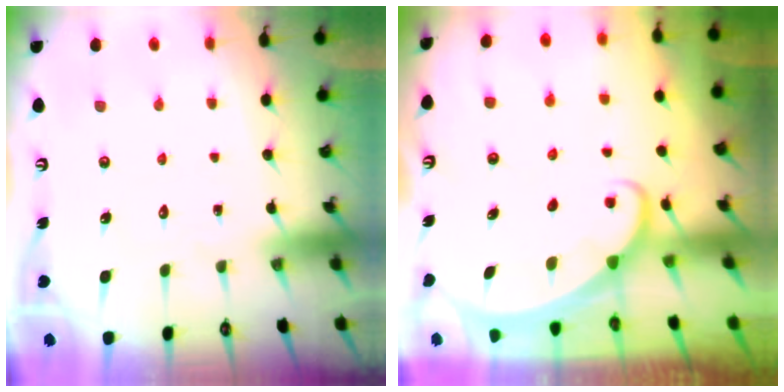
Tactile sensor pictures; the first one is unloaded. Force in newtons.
{"total": 1.6, "press": 1.6, "slide": 0.1}